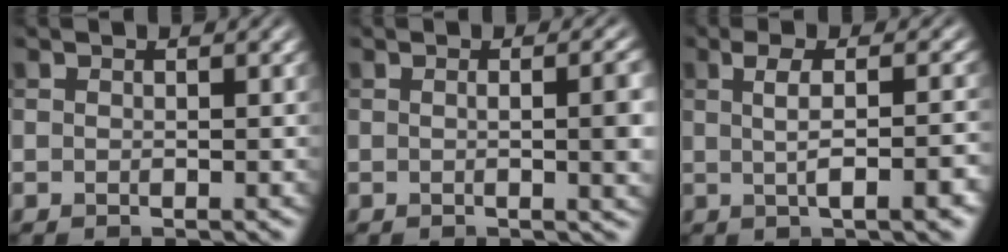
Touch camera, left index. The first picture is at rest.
{"total": 4.3, "force": [0.0, 1.4, 4.1], "torque": [-0.039, 0.004, -0.001]}
{"total": 5.6, "force": [-0.3, 1.8, 5.3], "torque": [-0.059, 0.008, -0.003]}